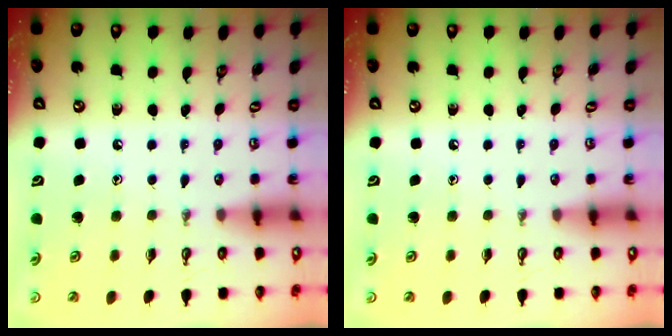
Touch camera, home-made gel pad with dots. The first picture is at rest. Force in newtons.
{"total": 0.0}